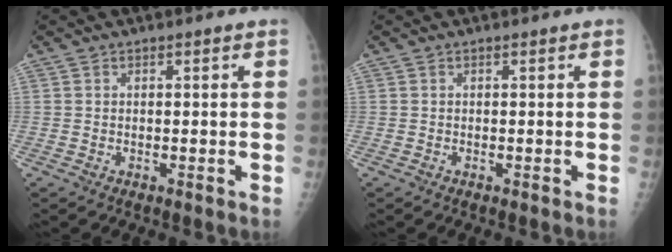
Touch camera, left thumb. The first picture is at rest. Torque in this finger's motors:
{"motor_torque": [0.01, 0.01, 0.04, -0.04, 0.00]}